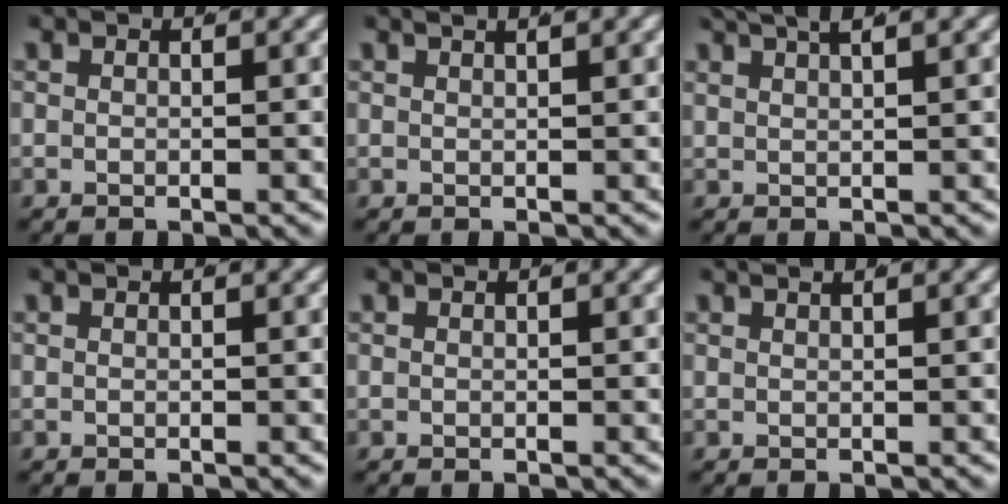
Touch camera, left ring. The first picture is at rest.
{"total": 1.8, "force": [1.5, -0.3, 1.0], "torque": [-0.006, 0.006, 0.026]}
{"total": 3.5, "force": [2.9, 0.2, 2.0], "torque": [-0.030, 0.006, 0.054]}
{"total": 0.0}
{"total": 0.0}
{"total": 1.3, "force": [1.1, -0.4, 0.6], "torque": [0.001, 0.004, 0.019]}